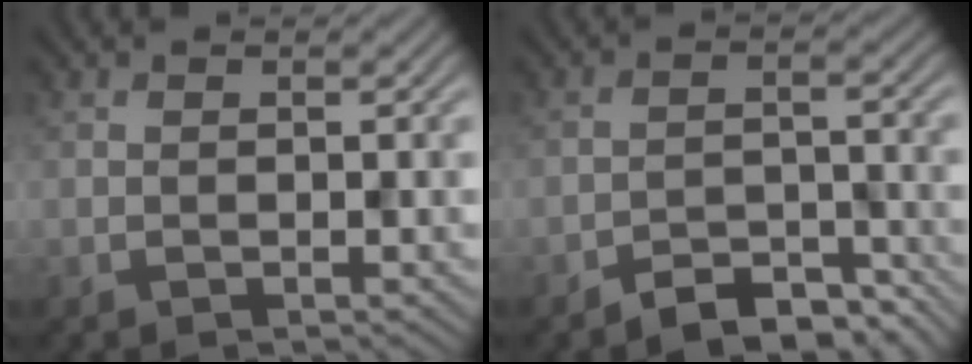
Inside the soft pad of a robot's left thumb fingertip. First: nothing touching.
{"total": 5.0, "force": [-4.2, 1.8, 2.1], "torque": [-0.029, 0.001, -0.071]}